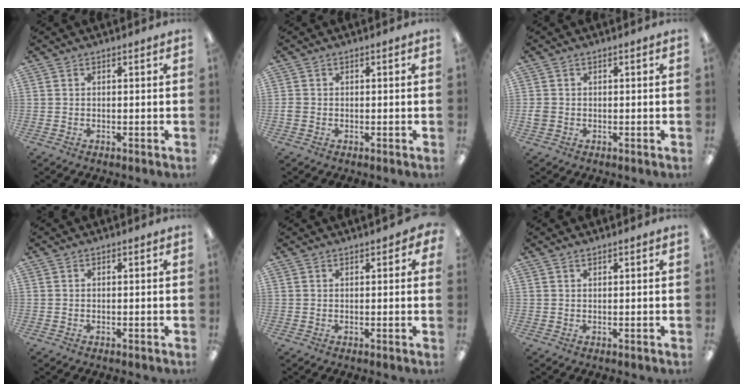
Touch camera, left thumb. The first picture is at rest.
{"total": 1.3, "force": [-0.4, 1.1, 0.6], "torque": [-0.010, 0.003, -0.007]}
{"total": 2.0, "force": [-0.3, 1.7, 1.0], "torque": [-0.016, 0.005, -0.005]}
{"total": 0.0}
{"total": 1.7, "force": [1.2, 0.4, 1.1], "torque": [-0.015, -0.001, 0.019]}
{"total": 0.8, "force": [0.6, 0.3, 0.4], "torque": [-0.008, 0.001, 0.012]}